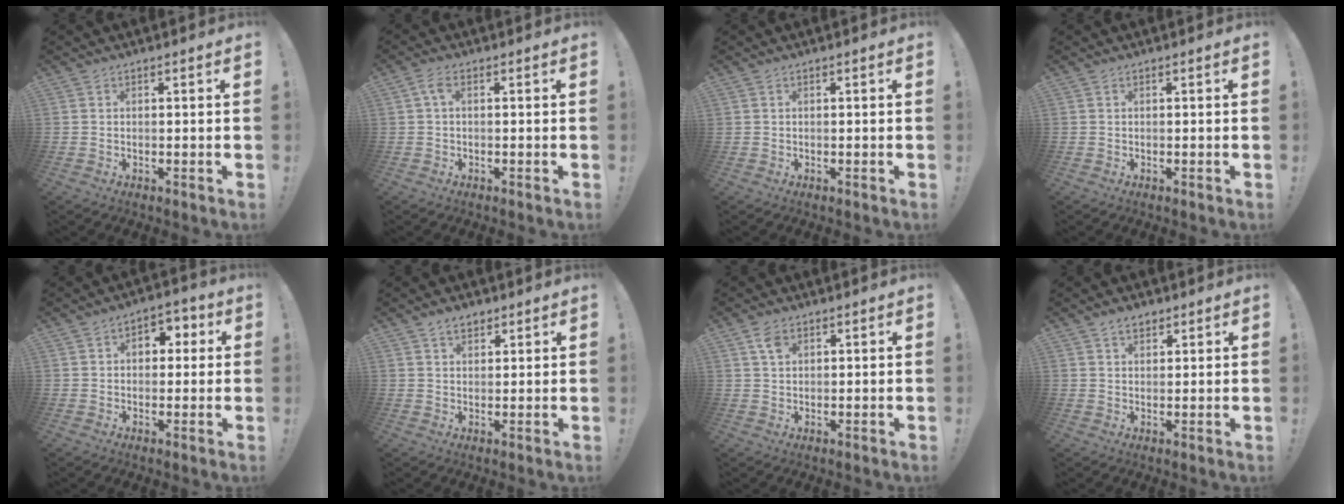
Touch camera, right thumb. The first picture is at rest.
{"total": 2.9, "force": [0.3, 1.1, 2.7], "torque": [-0.060, 0.011, 0.005]}
{"total": 0.0}
{"total": 0.0}
{"total": 6.0, "force": [1.0, 4.6, 3.6], "torque": [-0.041, 0.001, 0.015]}
{"total": 3.7, "force": [2.4, 2.2, 1.7], "torque": [-0.024, -0.007, 0.043]}
{"total": 3.6, "force": [1.8, 2.3, 2.2], "torque": [-0.038, -0.001, 0.033]}
{"total": 3.4, "force": [2.2, 2.1, 1.6], "torque": [-0.020, -0.008, 0.040]}